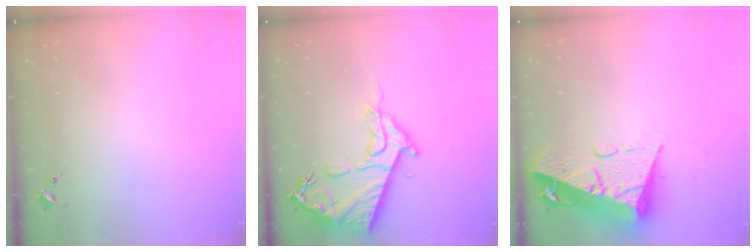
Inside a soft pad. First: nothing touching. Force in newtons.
{"total": 15.5, "press": 15.5, "slide": 1.2}
{"total": 17.4, "press": 17.3, "slide": 1.6}